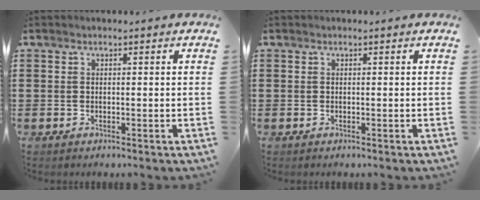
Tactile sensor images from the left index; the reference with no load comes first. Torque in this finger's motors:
{"motor_torque": [0.00, 0.00, 0.00, 0.00]}